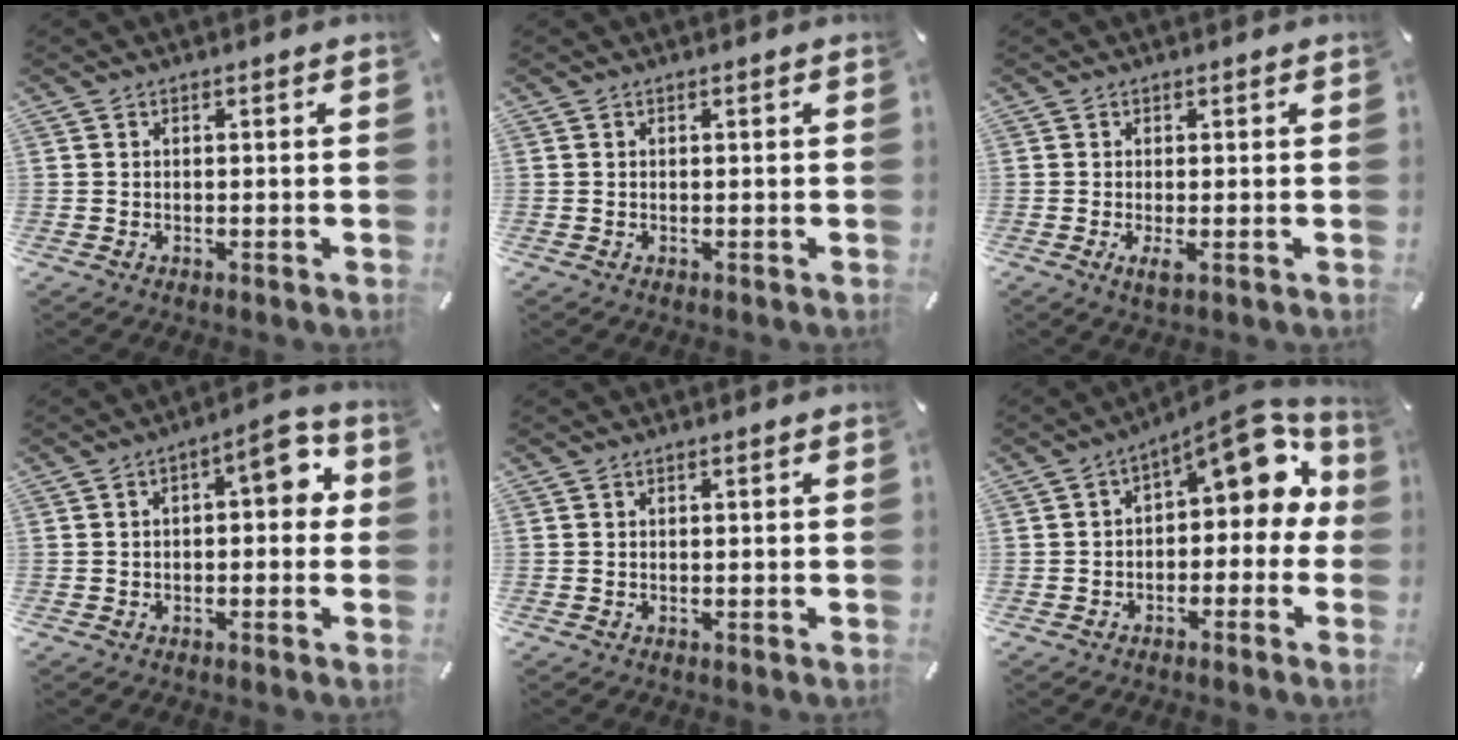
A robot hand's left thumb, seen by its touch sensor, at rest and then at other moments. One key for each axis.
{"total": 0.0}
{"total": 2.7, "fx": -0.5, "fy": 0.5, "fz": 2.6, "tx": -0.041, "ty": -0.011, "tz": -0.010}
{"total": 7.2, "fx": 1.3, "fy": 3.4, "fz": 6.2, "tx": -0.079, "ty": -0.005, "tz": 0.013}
{"total": 0.0}
{"total": 10.5, "fx": 4.6, "fy": 5.2, "fz": 7.8, "tx": -0.101, "ty": -0.039, "tz": 0.077}